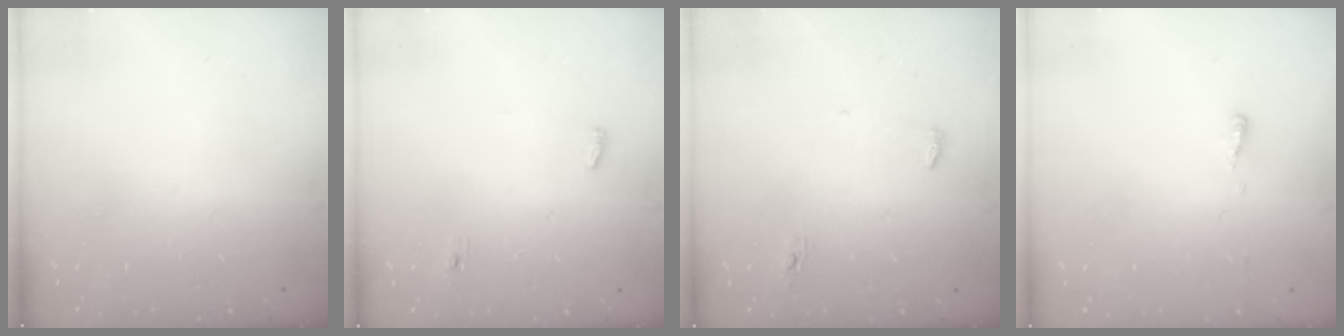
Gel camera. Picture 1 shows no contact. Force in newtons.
{"total": 3.6, "press": 3.4, "slide": 1.0}
{"total": 3.6, "press": 3.5, "slide": 0.9}
{"total": 3.7, "press": 3.7, "slide": 0.4}